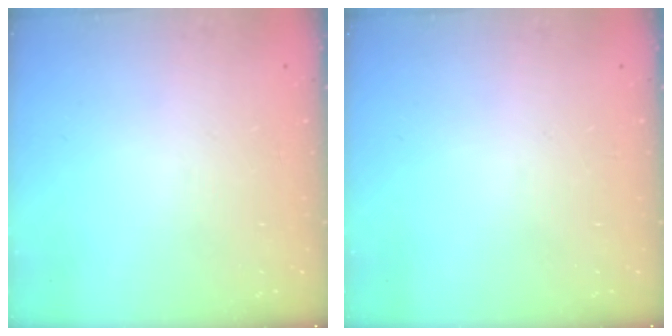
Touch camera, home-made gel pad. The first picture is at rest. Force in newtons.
{"total": 0.0}